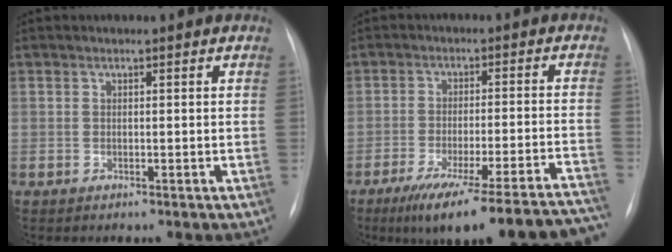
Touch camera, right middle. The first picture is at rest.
{"total": 22.1, "force": [-19.3, 0.8, 10.7], "torque": [-0.084, -0.009, -0.260]}